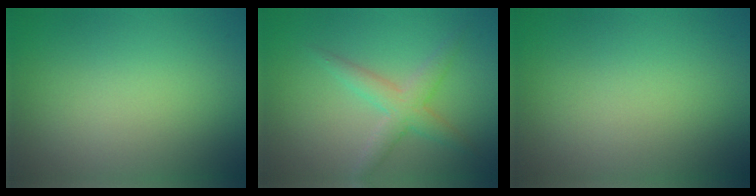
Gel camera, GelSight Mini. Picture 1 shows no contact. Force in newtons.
{"total": 3.0, "press": 3.0, "slide": 0.1}
{"total": 0.0}